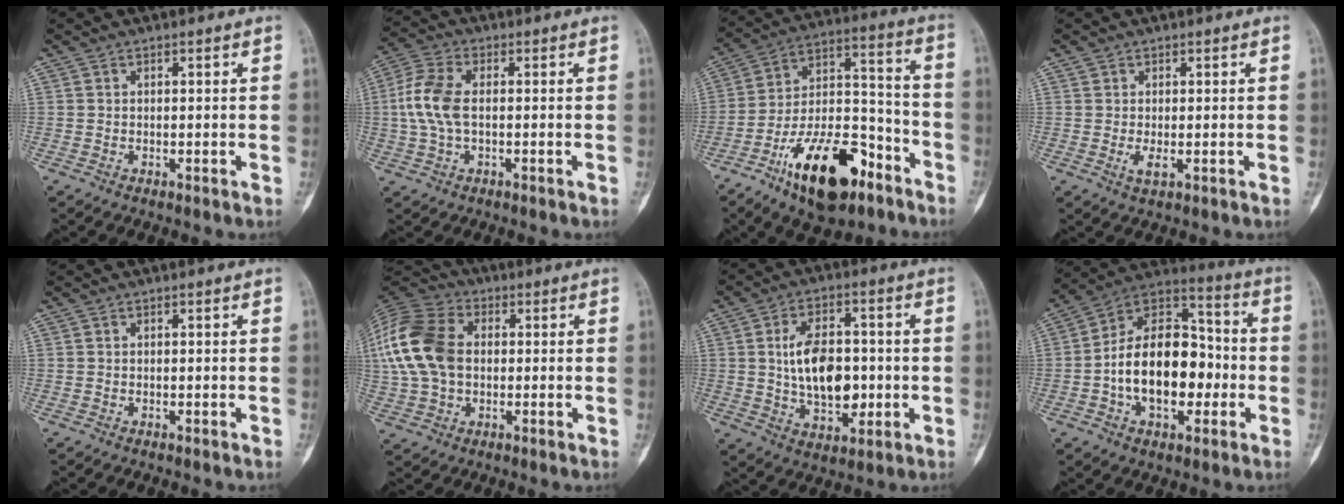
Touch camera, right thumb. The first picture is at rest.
{"total": 8.4, "force": [0.1, 4.6, 7.1], "torque": [-0.169, 0.017, -0.002]}
{"total": 21.5, "force": [-12.3, 9.8, 14.6], "torque": [-0.232, 0.086, -0.208]}
{"total": 2.2, "force": [0.0, 1.2, 1.9], "torque": [-0.042, -0.003, 0.003]}
{"total": 0.0}
{"total": 18.3, "force": [1.5, 12.7, 13.1], "torque": [-0.287, 0.017, 0.023]}
{"total": 13.2, "force": [0.1, 8.0, 10.4], "torque": [-0.151, 0.005, 0.011]}
{"total": 20.3, "force": [-2.9, 12.5, 15.8], "torque": [-0.231, 0.038, -0.052]}